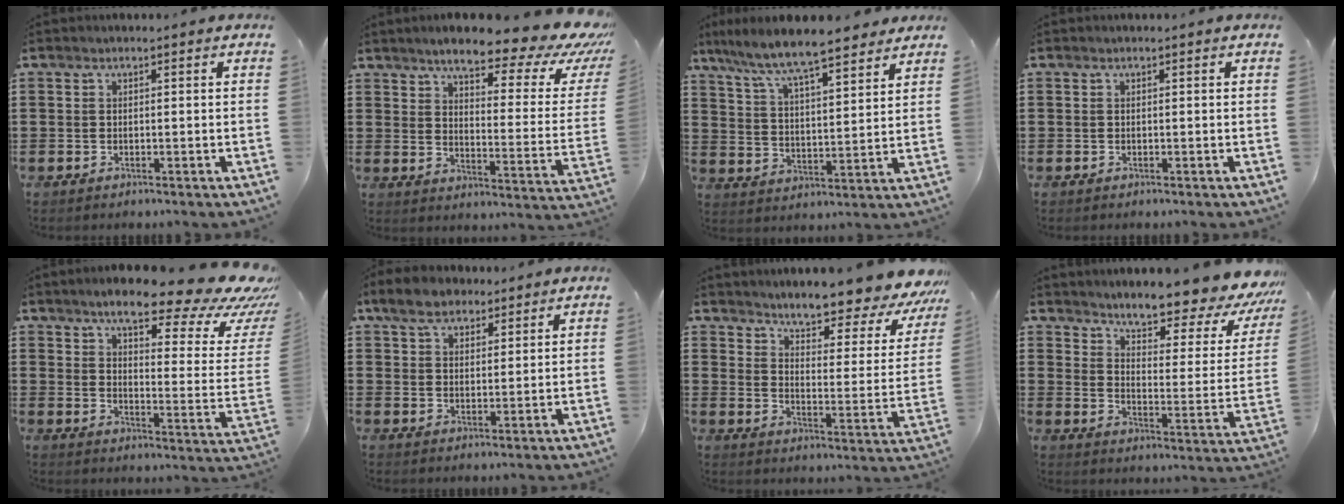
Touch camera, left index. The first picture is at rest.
{"total": 10.2, "force": [8.1, 1.5, 5.9], "torque": [-0.108, -0.060, 0.128]}
{"total": 7.6, "force": [6.8, 0.6, 3.3], "torque": [-0.093, -0.038, 0.115]}
{"total": 0.0}
{"total": 13.6, "force": [10.4, 2.3, 8.4], "torque": [-0.144, -0.074, 0.167]}
{"total": 5.5, "force": [4.1, 2.9, 2.2], "torque": [-0.052, 0.003, 0.075]}
{"total": 6.7, "force": [6.1, -0.1, 2.6], "torque": [-0.055, -0.059, 0.095]}
{"total": 8.2, "force": [7.3, 0.6, 3.7], "torque": [-0.071, -0.062, 0.113]}